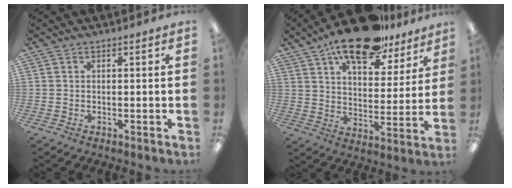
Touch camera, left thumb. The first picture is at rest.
{"total": 17.2, "force": [12.8, 6.8, 9.4], "torque": [-0.148, -0.066, 0.218]}